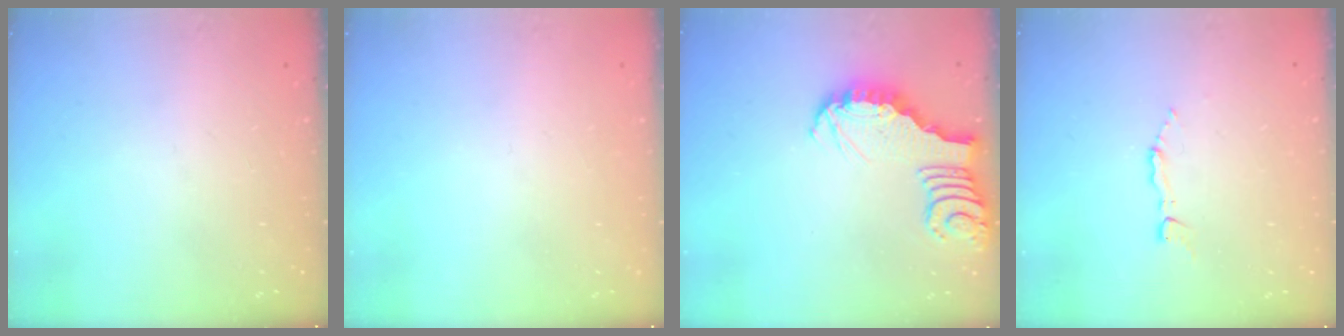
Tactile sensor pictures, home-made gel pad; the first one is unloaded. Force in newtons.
{"total": 0.0}
{"total": 3.3, "press": 3.3, "slide": 0.3}
{"total": 2.8, "press": 2.8, "slide": 0.4}